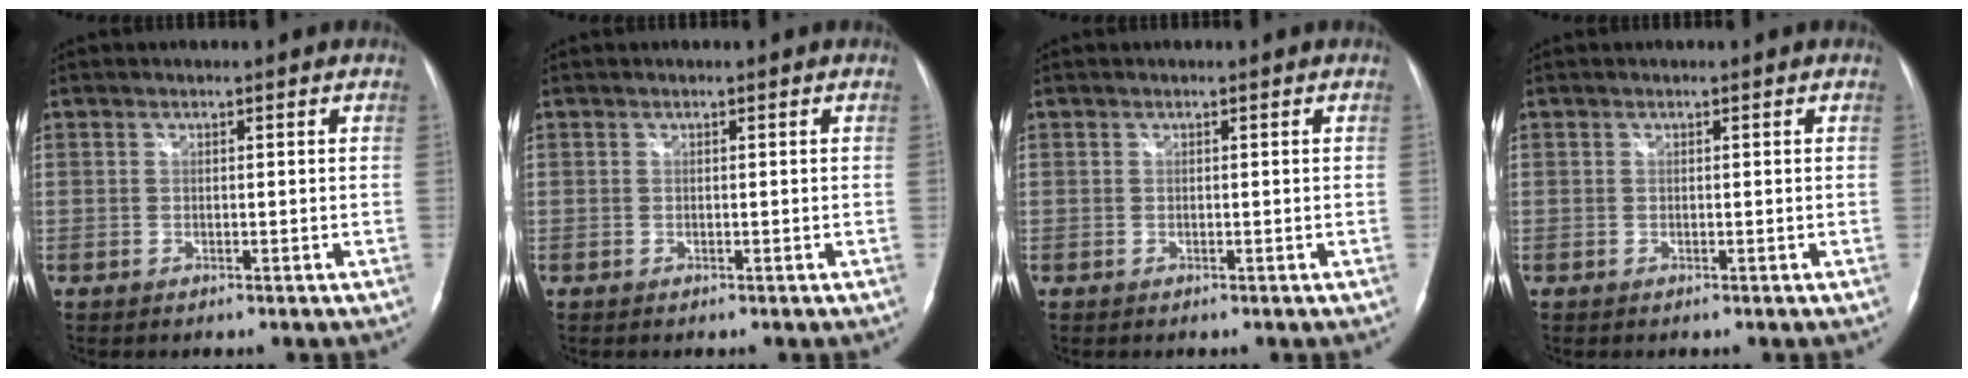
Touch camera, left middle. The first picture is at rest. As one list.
[{"total": 0.0}, {"total": 0.0}, {"total": 0.0}]